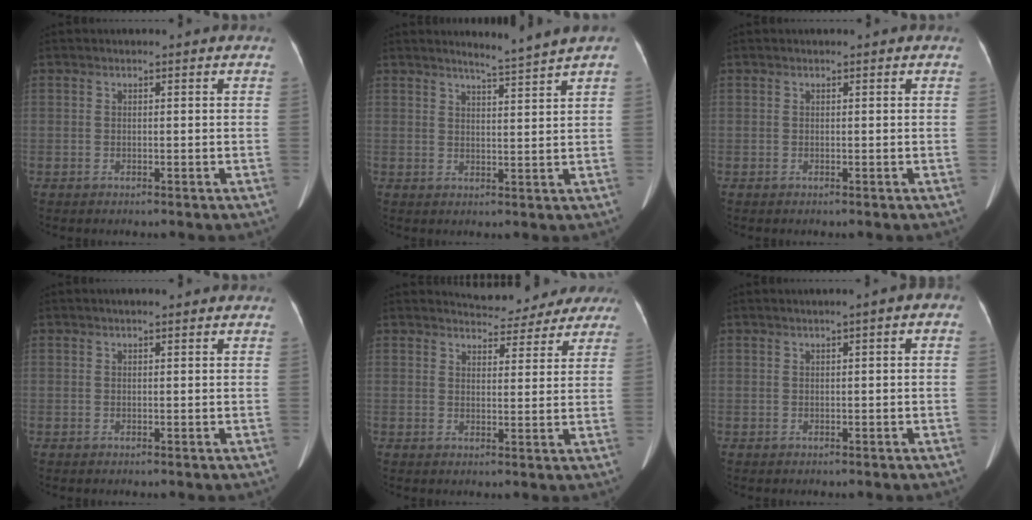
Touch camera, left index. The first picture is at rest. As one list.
[{"total": 3.6, "force": [3.1, -1.6, 0.9], "torque": [-0.023, -0.016, 0.053]}, {"total": 0.0}, {"total": 1.2, "force": [0.9, 0.3, 0.8], "torque": [-0.012, 0.013, 0.008]}, {"total": 9.6, "force": [9.0, 3.2, 1.3], "torque": [0.003, 0.010, 0.092]}, {"total": 1.8, "force": [0.3, 0.3, 1.8], "torque": [-0.020, 0.009, 0.002]}]